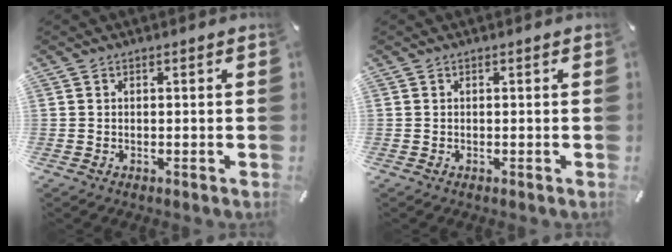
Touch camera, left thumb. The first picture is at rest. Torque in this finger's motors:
{"motor_torque": [-0.13, -0.04, 0.08, 0.07, 0.02]}